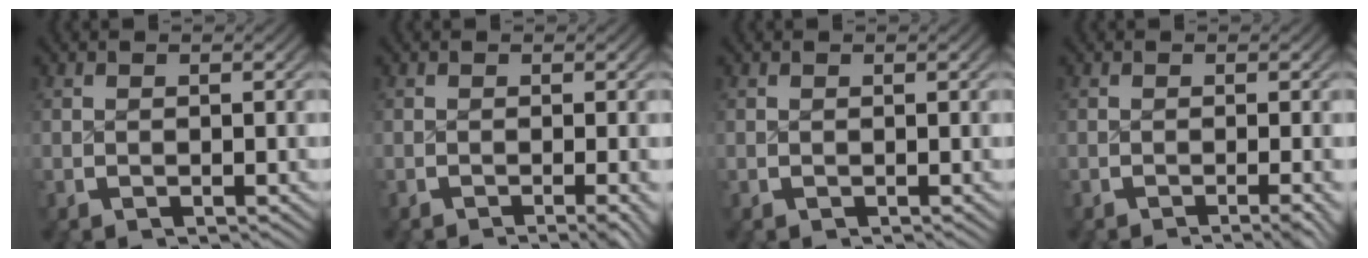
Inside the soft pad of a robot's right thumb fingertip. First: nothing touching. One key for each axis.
{"total": 1.7, "fx": -1.1, "fy": -0.1, "fz": 1.3, "tx": -0.013, "ty": 0.001, "tz": -0.017}
{"total": 0.0}
{"total": 1.7, "fx": -1.2, "fy": -0.2, "fz": 1.3, "tx": -0.015, "ty": 0.002, "tz": -0.018}